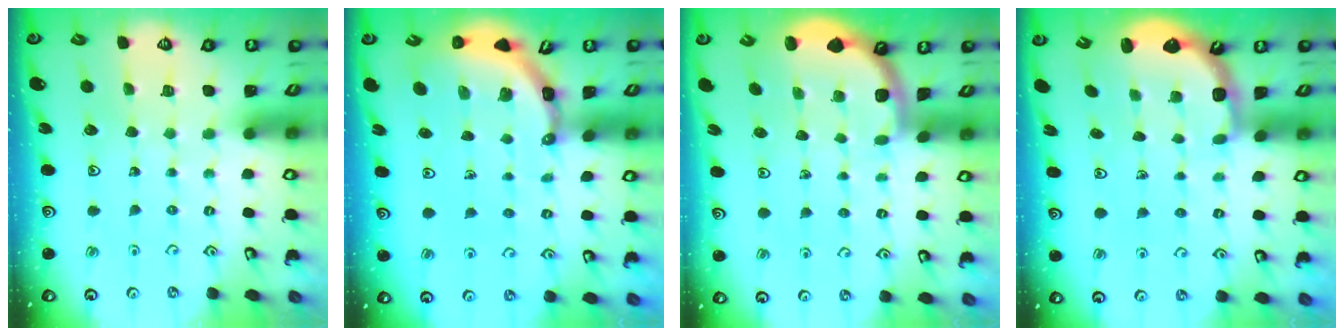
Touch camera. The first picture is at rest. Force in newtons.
{"total": 4.2, "press": 4.2, "slide": 0.5}
{"total": 1.8, "press": 1.8, "slide": 0.1}
{"total": 2.5, "press": 2.1, "slide": 1.3}